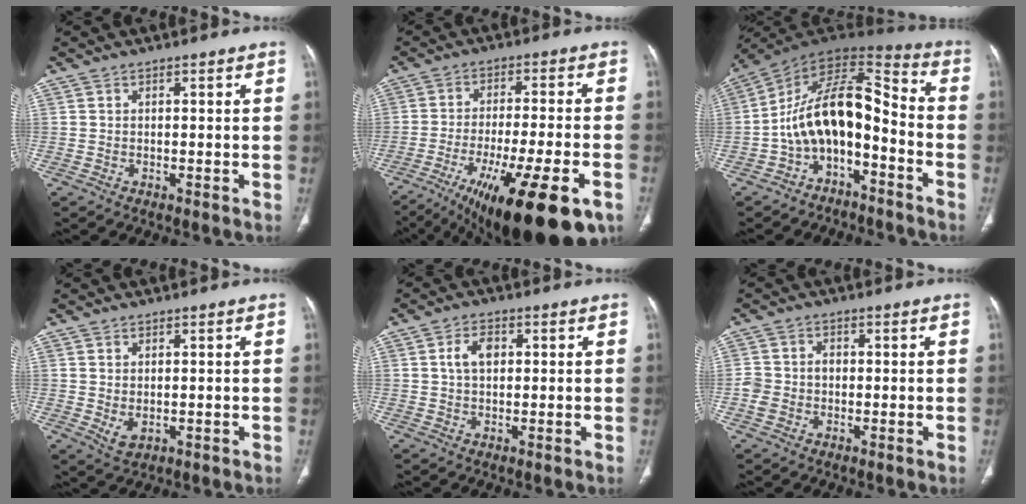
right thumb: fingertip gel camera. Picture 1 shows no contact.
{"total": 21.8, "force": [-11.4, 5.7, 17.6], "torque": [-0.252, 0.014, -0.171]}
{"total": 14.6, "force": [-5.2, 7.9, 11.2], "torque": [-0.175, 0.107, -0.094]}
{"total": 2.9, "force": [-0.1, 1.8, 2.2], "torque": [-0.037, -0.006, 0.010]}
{"total": 4.2, "force": [0.9, 2.7, 3.1], "torque": [-0.057, 0.007, 0.016]}
{"total": 4.0, "force": [-0.8, 3.4, 1.9], "torque": [-0.035, 0.014, -0.013]}